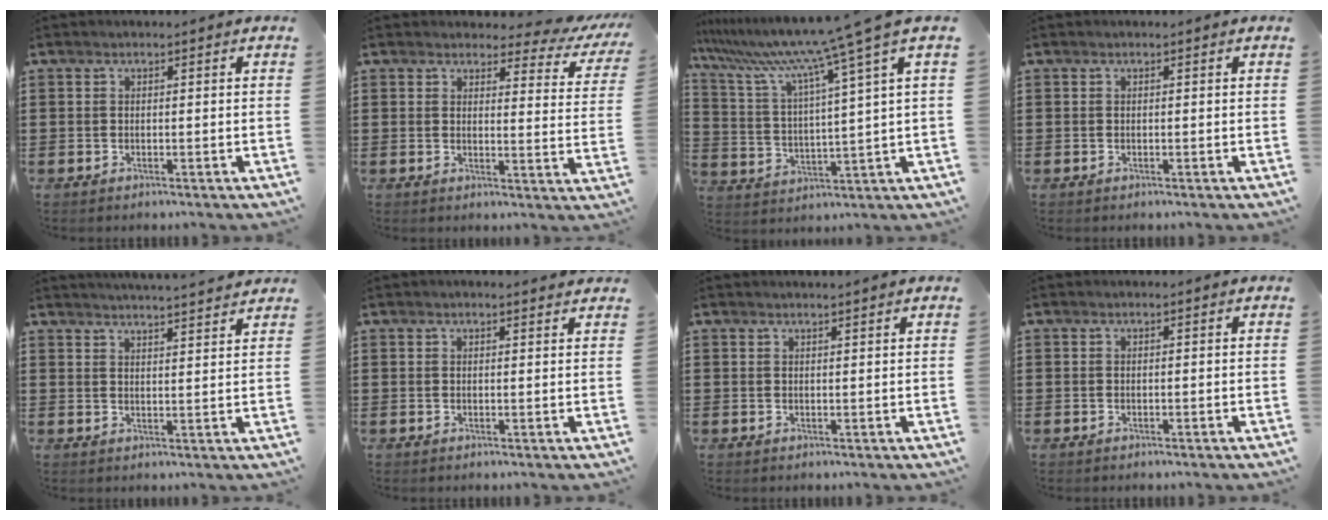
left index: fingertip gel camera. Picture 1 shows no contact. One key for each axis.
{"total": 4.0, "fx": 3.6, "fy": 0.9, "fz": 1.6, "tx": -0.031, "ty": -0.022, "tz": 0.060}
{"total": 10.5, "fx": 8.1, "fy": -1.4, "fz": 6.6, "tx": -0.160, "ty": -0.053, "tz": 0.125}
{"total": 0.0}
{"total": 3.6, "fx": 3.6, "fy": -0.6, "fz": 0.3, "tx": -0.017, "ty": -0.017, "tz": 0.063}
{"total": 1.3, "fx": 1.2, "fy": 0.1, "fz": 0.4, "tx": -0.009, "ty": 0.002, "tz": 0.022}
{"total": 1.2, "fx": 1.2, "fy": -0.2, "fz": 0.4, "tx": -0.007, "ty": -0.002, "tz": 0.022}
{"total": 0.0}